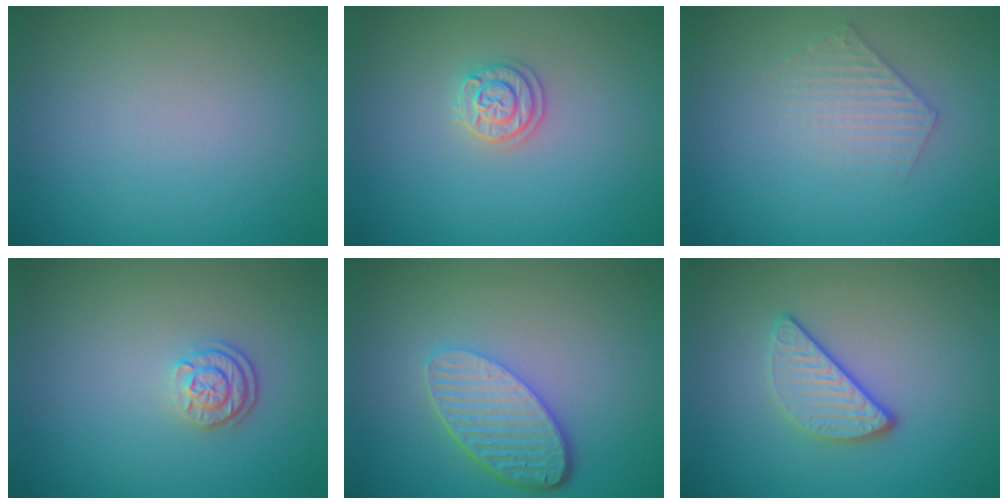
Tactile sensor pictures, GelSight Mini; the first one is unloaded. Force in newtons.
{"total": 2.1, "press": 2.0, "slide": 0.6}
{"total": 2.2, "press": 2.1, "slide": 0.4}
{"total": 2.3, "press": 1.7, "slide": 1.4}
{"total": 5.3, "press": 3.9, "slide": 3.7}
{"total": 2.9, "press": 2.4, "slide": 1.6}